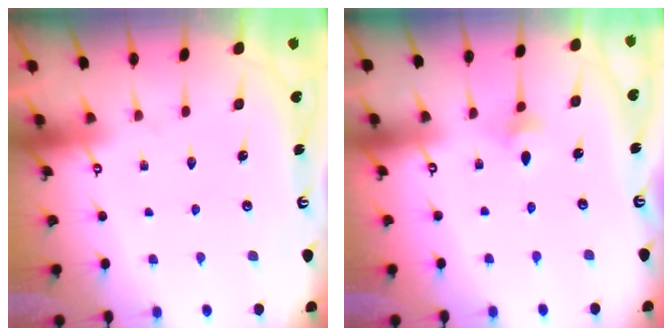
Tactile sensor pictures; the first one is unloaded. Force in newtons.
{"total": 2.8, "press": 2.8, "slide": 0.6}